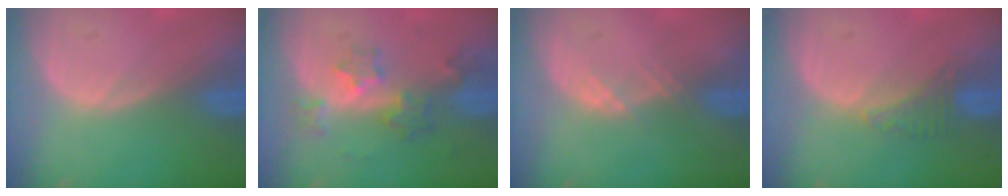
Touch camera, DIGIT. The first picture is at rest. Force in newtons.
{"total": 5.8, "press": 5.3, "slide": 2.3}
{"total": 1.5, "press": 1.3, "slide": 0.8}
{"total": 2.7, "press": 2.6, "slide": 0.7}